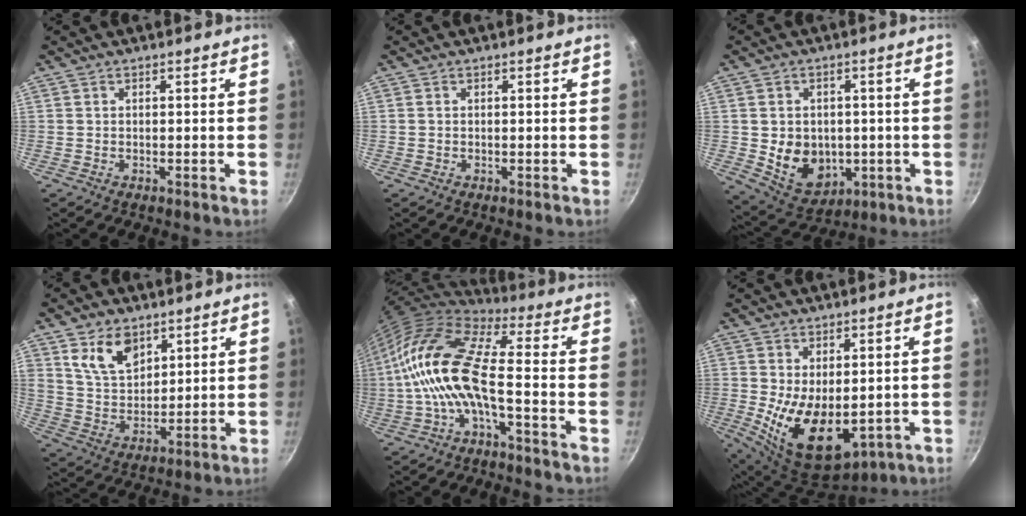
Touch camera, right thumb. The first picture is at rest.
{"total": 0.0}
{"total": 11.2, "force": [-1.1, 8.9, 6.7], "torque": [-0.079, -0.009, 0.005]}
{"total": 9.7, "force": [5.3, 6.1, 5.4], "torque": [-0.069, -0.029, 0.107]}
{"total": 14.5, "force": [-2.6, 4.9, 13.4], "torque": [-0.273, 0.034, -0.063]}
{"total": 13.1, "force": [-0.7, 7.7, 10.6], "torque": [-0.161, -0.027, 0.013]}